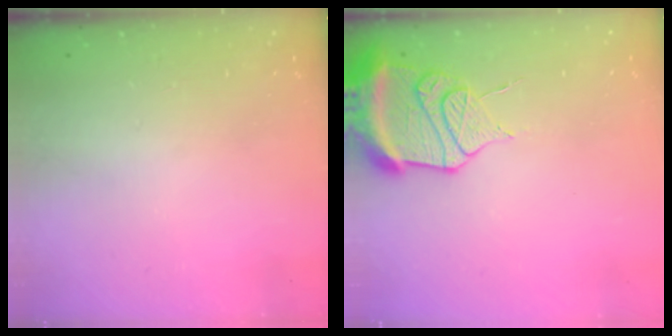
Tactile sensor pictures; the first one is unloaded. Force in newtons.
{"total": 15.7, "press": 14.5, "slide": 6.0}